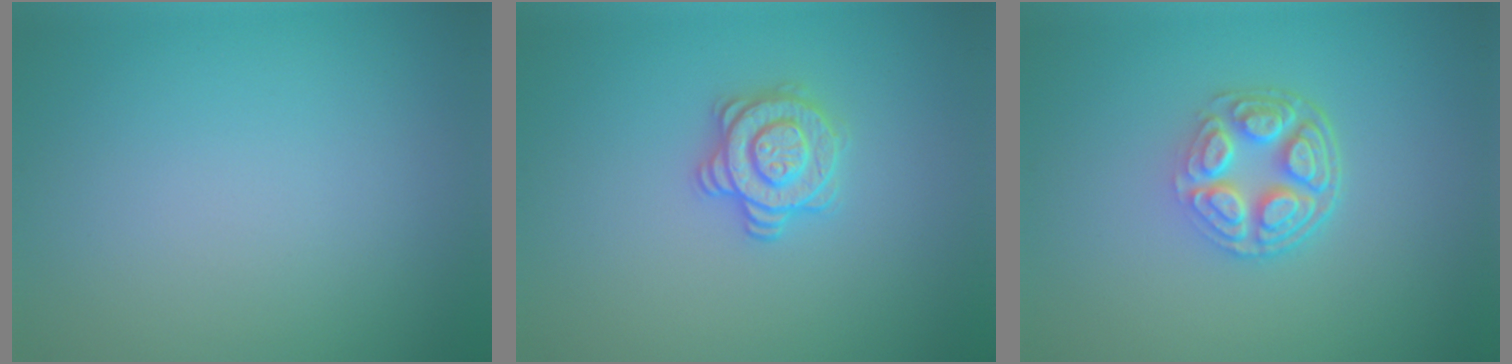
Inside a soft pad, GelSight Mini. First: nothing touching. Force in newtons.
{"total": 2.8, "press": 2.7, "slide": 0.9}
{"total": 4.9, "press": 3.6, "slide": 3.4}